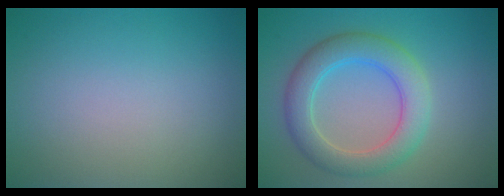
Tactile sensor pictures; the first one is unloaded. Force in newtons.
{"total": 5.3, "press": 5.2, "slide": 0.3}